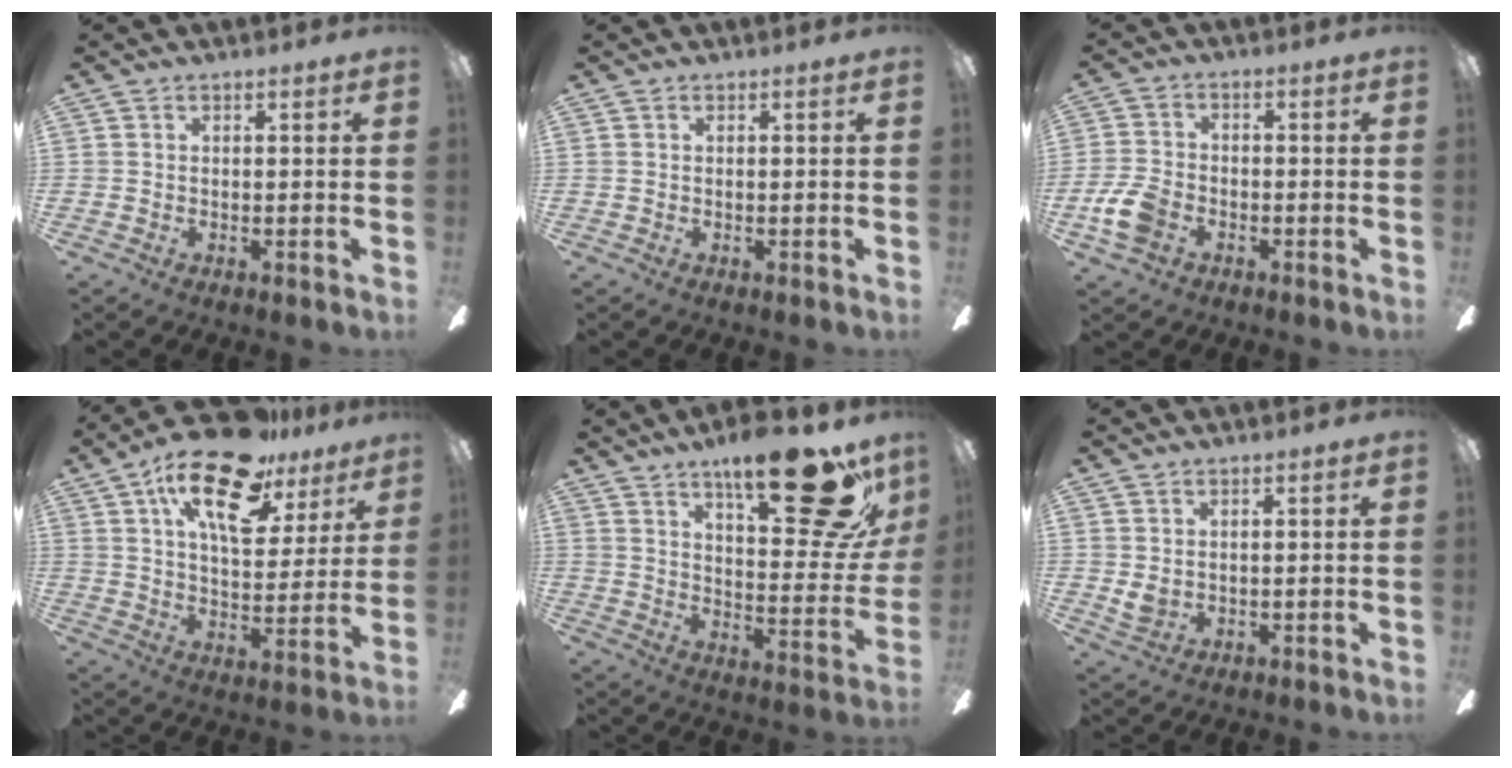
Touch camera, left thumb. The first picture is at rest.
{"total": 0.0}
{"total": 8.2, "force": [-3.5, 5.5, 4.9], "torque": [-0.114, 0.014, -0.064]}
{"total": 21.0, "force": [12.5, 8.9, 14.3], "torque": [-0.235, -0.053, 0.211]}
{"total": 26.1, "force": [16.6, 8.6, 18.2], "torque": [-0.241, -0.102, 0.260]}
{"total": 3.1, "force": [1.5, 2.1, 1.7], "torque": [-0.026, -0.001, 0.026]}